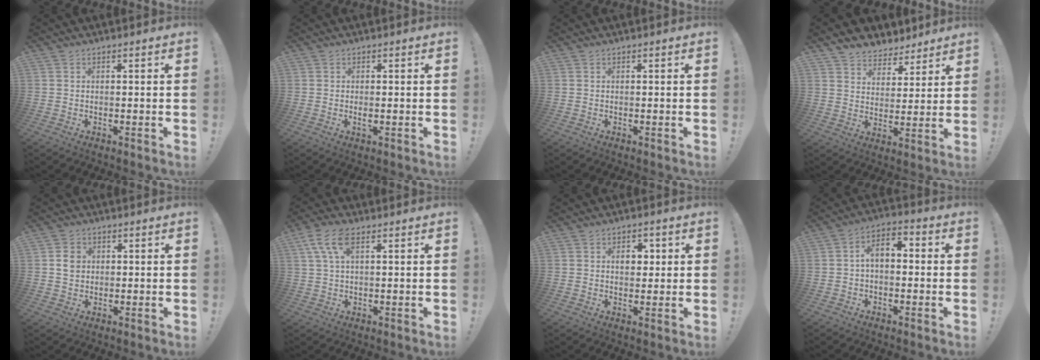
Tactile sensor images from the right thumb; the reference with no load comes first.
{"total": 1.1, "force": [-0.1, 0.3, 1.1], "torque": [-0.018, -0.002, -0.001]}
{"total": 0.0}
{"total": 6.6, "force": [5.0, 4.2, 0.7], "torque": [-0.016, -0.044, 0.099]}
{"total": 4.2, "force": [0.7, 3.7, 2.0], "torque": [-0.025, 0.001, 0.012]}
{"total": 7.5, "force": [3.0, 3.2, 6.0], "torque": [-0.116, 0.007, 0.059]}
{"total": 5.0, "force": [1.0, 3.6, 3.3], "torque": [-0.038, 0.000, 0.008]}
{"total": 5.7, "force": [-0.2, 3.6, 4.4], "torque": [-0.079, 0.011, -0.003]}